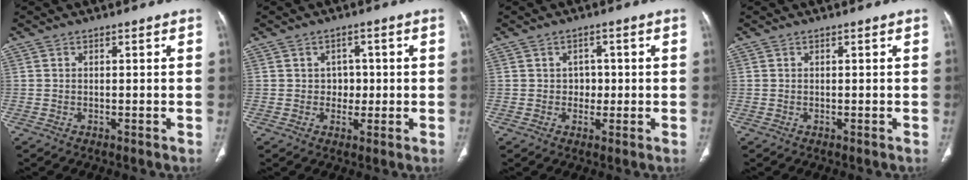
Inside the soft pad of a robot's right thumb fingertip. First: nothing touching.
{"total": 3.4, "force": [0.2, 2.9, 1.8], "torque": [0.003, 0.004, 0.000]}
{"total": 2.9, "force": [0.1, 2.5, 1.5], "torque": [0.003, 0.006, -0.001]}
{"total": 0.0}